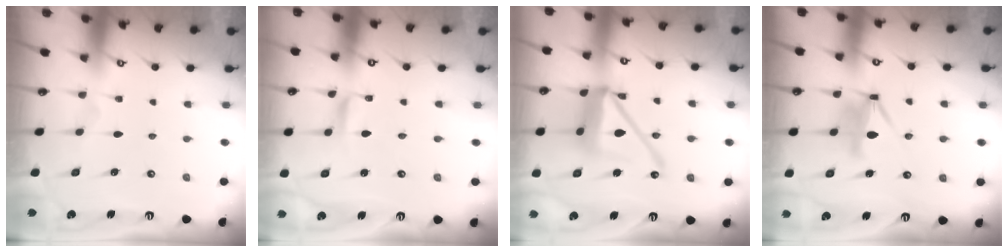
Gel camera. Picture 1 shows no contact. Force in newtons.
{"total": 1.7, "press": 1.7, "slide": 0.1}
{"total": 15.5, "press": 15.3, "slide": 1.8}
{"total": 9.0, "press": 9.0, "slide": 0.8}